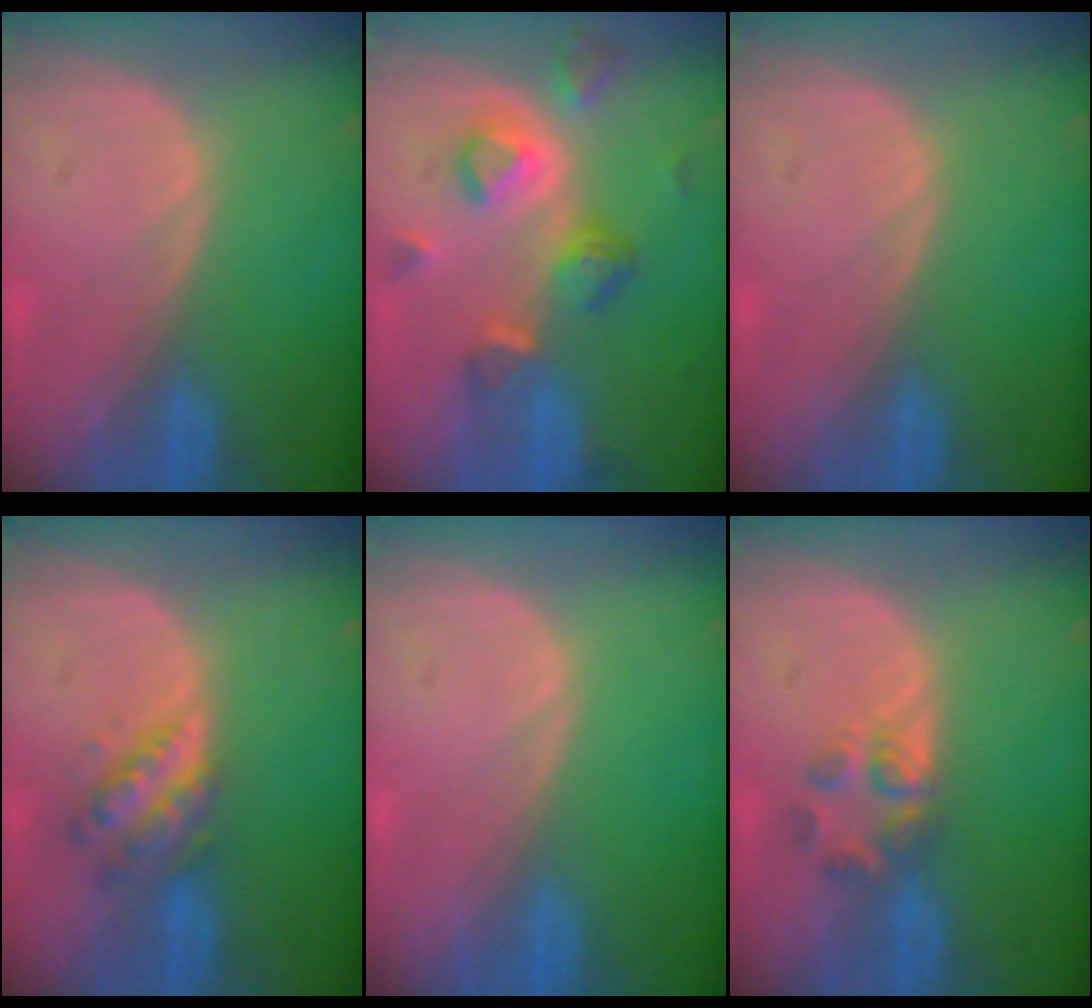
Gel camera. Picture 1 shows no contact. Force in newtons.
{"total": 8.1, "press": 7.2, "slide": 3.7}
{"total": 0.0}
{"total": 5.0, "press": 5.0, "slide": 0.1}
{"total": 0.0}
{"total": 3.7, "press": 3.5, "slide": 0.9}